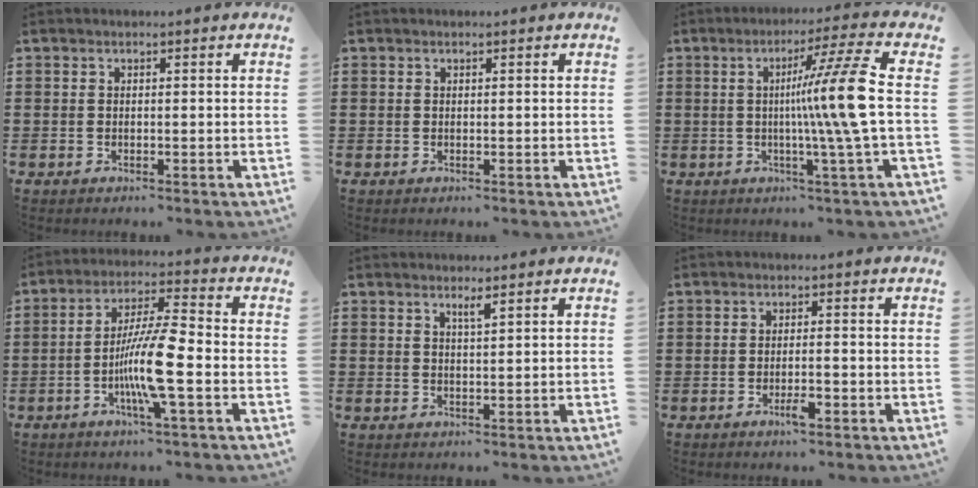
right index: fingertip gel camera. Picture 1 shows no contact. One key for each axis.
{"total": 0.0}
{"total": 11.3, "fx": 0.2, "fy": -1.4, "fz": 11.2, "tx": -0.189, "ty": -0.011, "tz": -0.014}
{"total": 10.4, "fx": -2.8, "fy": 1.2, "fz": 10.0, "tx": -0.207, "ty": -0.016, "tz": -0.059}
{"total": 1.6, "fx": 1.2, "fy": 0.1, "fz": 1.1, "tx": -0.023, "ty": 0.001, "tz": 0.020}
{"total": 2.8, "fx": -1.4, "fy": 0.5, "fz": 2.3, "tx": -0.047, "ty": -0.002, "tz": -0.027}